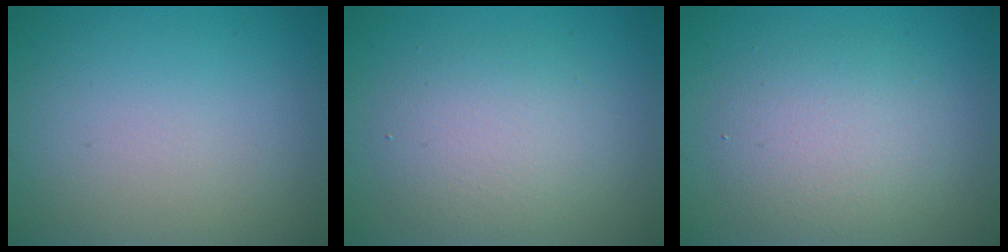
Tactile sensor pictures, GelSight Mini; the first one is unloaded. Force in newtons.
{"total": 3.9, "press": 3.9, "slide": 0.2}
{"total": 4.0, "press": 4.0, "slide": 0.1}